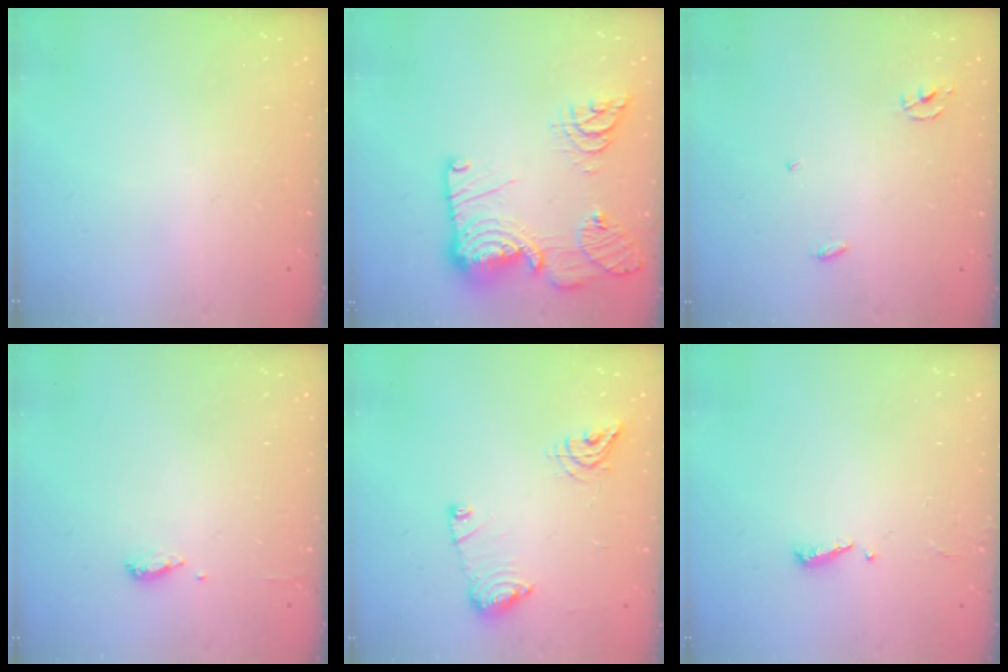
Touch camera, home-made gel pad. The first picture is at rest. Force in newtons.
{"total": 22.8, "press": 22.7, "slide": 2.3}
{"total": 2.5, "press": 2.5, "slide": 0.1}
{"total": 6.1, "press": 6.0, "slide": 1.3}
{"total": 10.7, "press": 10.6, "slide": 1.1}
{"total": 4.9, "press": 4.8, "slide": 0.4}